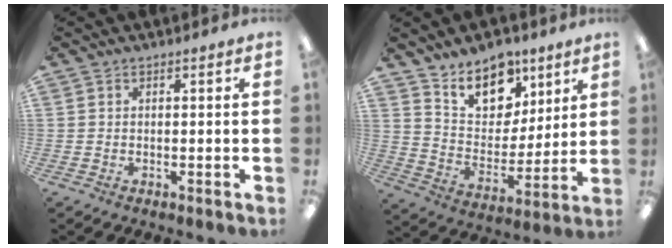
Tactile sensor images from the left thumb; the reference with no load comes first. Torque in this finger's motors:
{"motor_torque": [0.10, 0.57, -0.11, 0.04, 0.02]}